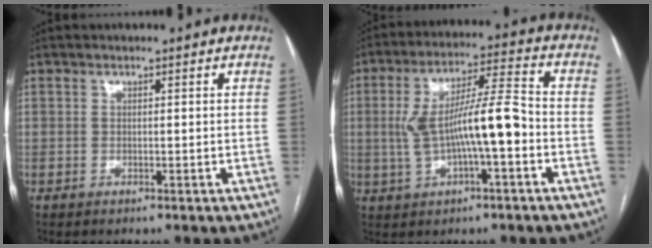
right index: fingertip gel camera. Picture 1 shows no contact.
{"total": 11.6, "force": [-1.6, 2.0, 11.3], "torque": [-0.211, 0.025, -0.024]}